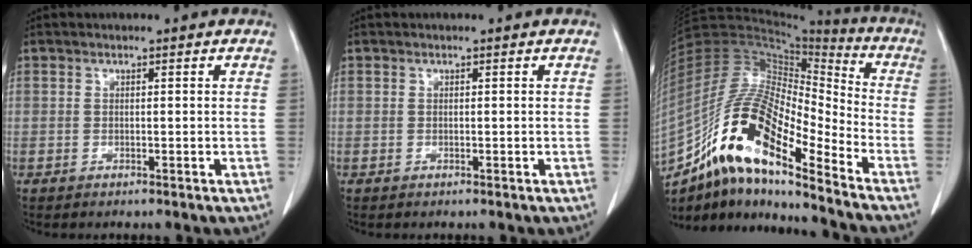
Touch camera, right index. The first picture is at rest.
{"total": 0.0}
{"total": 20.9, "force": [-13.4, 4.3, 15.4], "torque": [-0.324, 0.001, -0.243]}